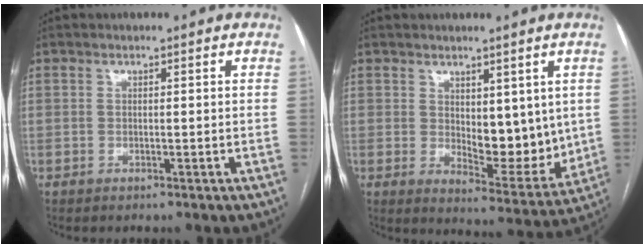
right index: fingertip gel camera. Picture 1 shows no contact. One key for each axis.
{"total": 9.2, "fx": 1.4, "fy": 4.3, "fz": 8.1, "tx": -0.101, "ty": -0.017, "tz": 0.037}